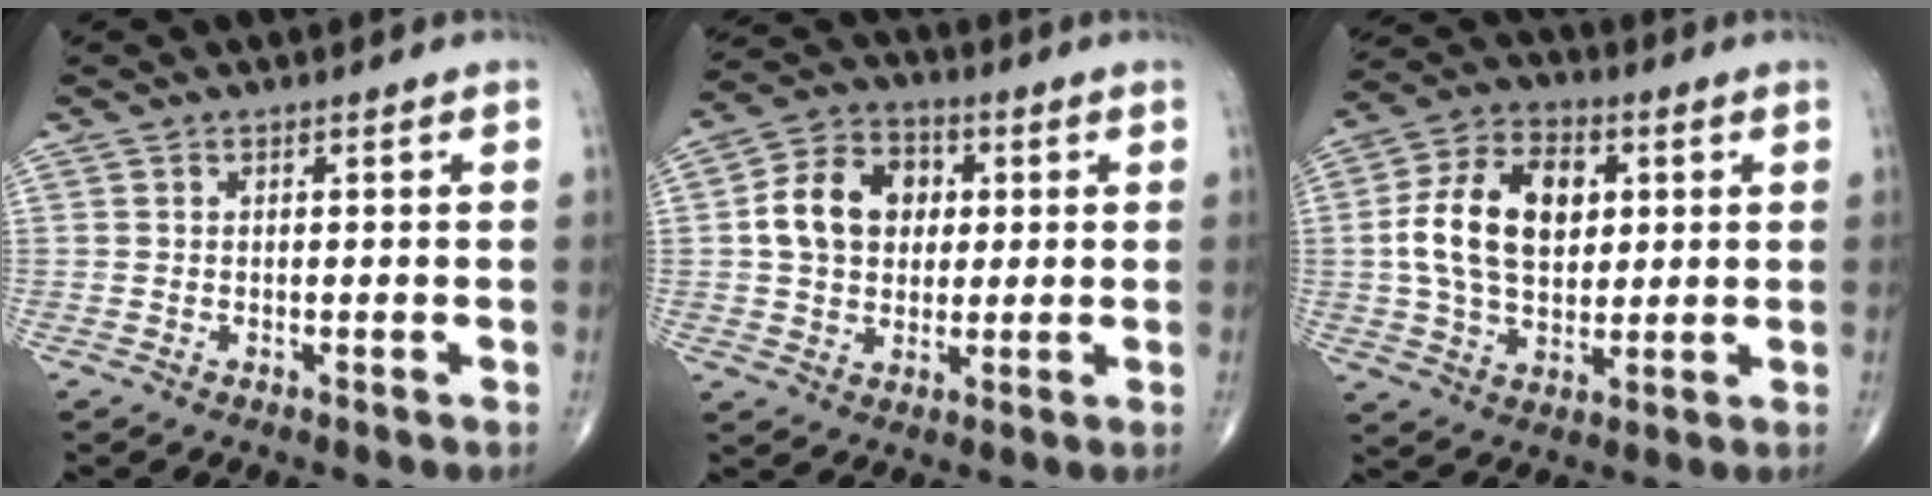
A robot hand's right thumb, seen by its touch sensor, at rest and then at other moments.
{"total": 12.1, "force": [1.6, 9.4, 7.5], "torque": [-0.104, 0.013, 0.021]}
{"total": 15.4, "force": [2.3, 10.1, 11.4], "torque": [-0.183, 0.008, 0.037]}